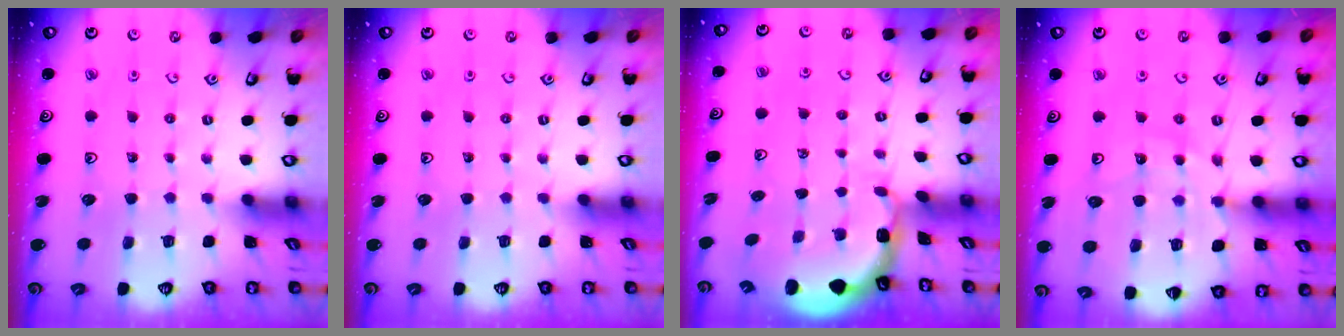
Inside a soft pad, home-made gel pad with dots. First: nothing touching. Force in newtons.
{"total": 0.0}
{"total": 1.5, "press": 1.2, "slide": 0.7}
{"total": 12.3, "press": 12.2, "slide": 1.7}